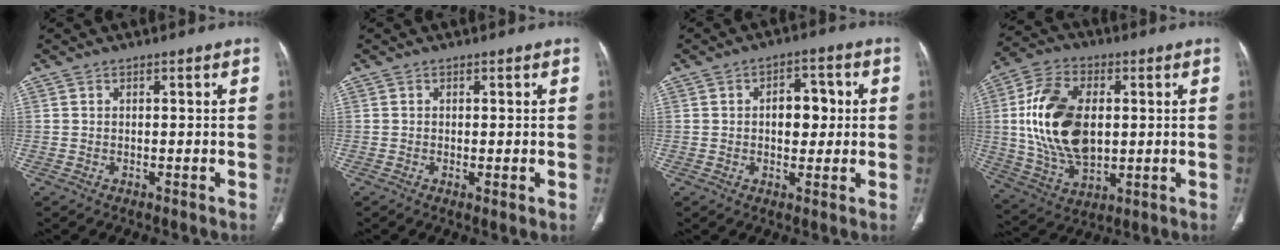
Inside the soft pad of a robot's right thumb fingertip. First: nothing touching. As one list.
[{"total": 1.4, "force": [-0.2, 0.3, 1.3], "torque": [-0.031, -0.008, -0.004]}, {"total": 7.0, "force": [0.7, 4.5, 5.3], "torque": [-0.046, 0.012, 0.009]}, {"total": 19.0, "force": [1.7, 11.5, 15.0], "torque": [-0.280, -0.004, 0.040]}]